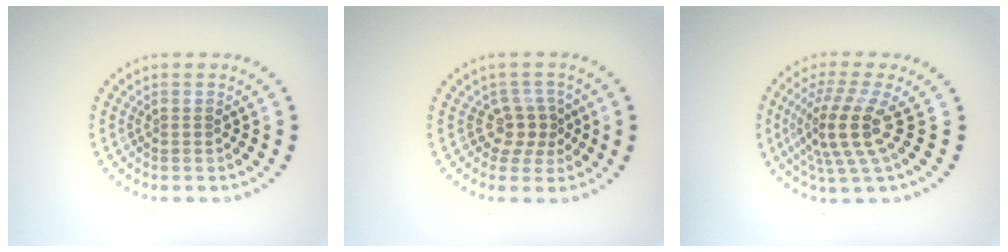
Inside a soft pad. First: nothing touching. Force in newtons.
{"total": 2.5, "press": 1.7, "slide": 1.8}
{"total": 4.8, "press": 3.6, "slide": 3.2}